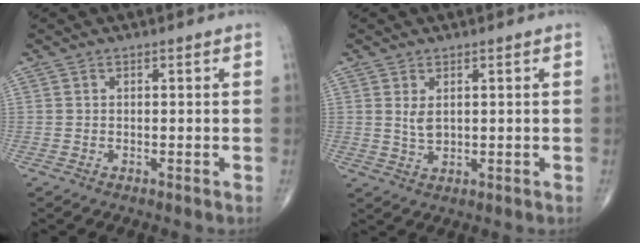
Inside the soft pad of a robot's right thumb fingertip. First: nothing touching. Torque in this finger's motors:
{"motor_torque": [-0.50, 0.49, 0.42, 0.13, 0.02]}